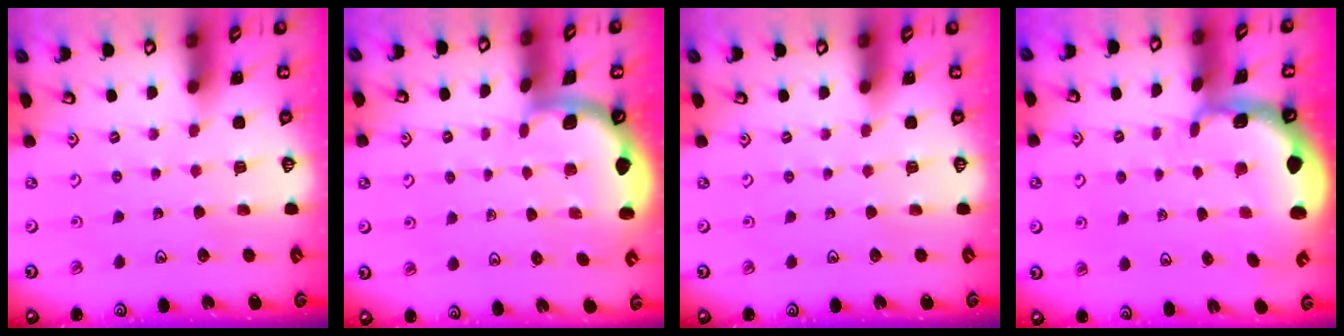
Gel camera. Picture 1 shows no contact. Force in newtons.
{"total": 1.7, "press": 1.7, "slide": 0.0}
{"total": 0.0}
{"total": 2.3, "press": 2.2, "slide": 0.7}